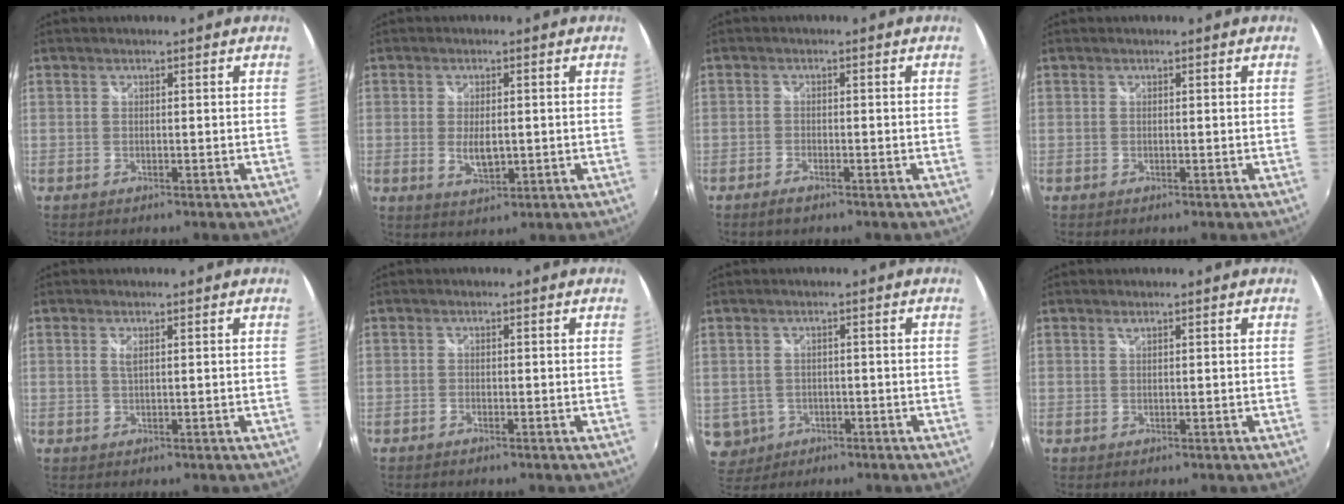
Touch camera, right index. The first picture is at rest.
{"total": 4.6, "force": [-0.5, 2.2, 4.0], "torque": [-0.072, -0.007, -0.004]}
{"total": 1.7, "force": [-1.4, 0.5, 0.9], "torque": [-0.026, -0.001, -0.027]}
{"total": 0.0}
{"total": 1.2, "force": [0.4, 0.2, 1.1], "torque": [-0.021, 0.000, 0.007]}
{"total": 0.5, "force": [-0.5, 0.2, 0.1], "torque": [-0.005, 0.001, -0.010]}
{"total": 5.1, "force": [-1.0, 4.8, 1.2], "torque": [-0.034, 0.002, -0.002]}
{"total": 0.5, "force": [0.4, 0.0, 0.3], "torque": [-0.003, 0.002, 0.007]}